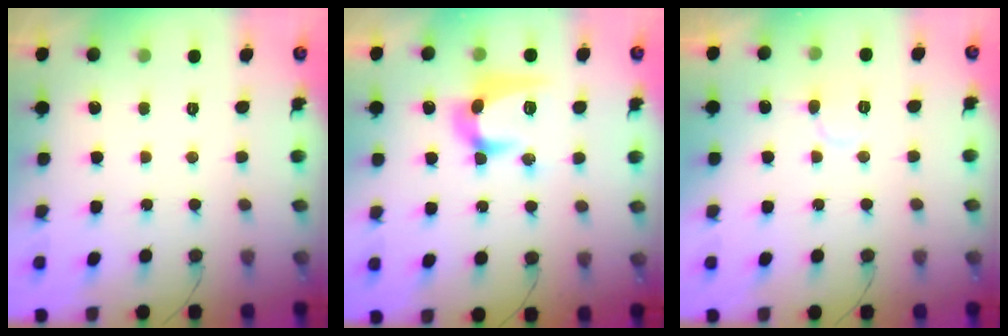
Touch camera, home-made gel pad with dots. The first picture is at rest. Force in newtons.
{"total": 13.5, "press": 13.5, "slide": 0.7}
{"total": 6.8, "press": 6.8, "slide": 0.5}